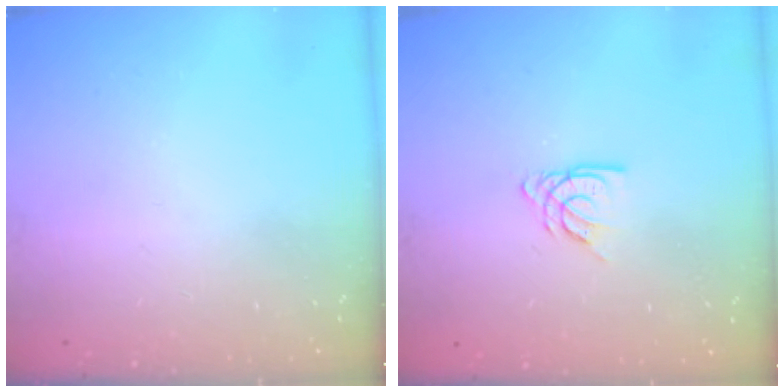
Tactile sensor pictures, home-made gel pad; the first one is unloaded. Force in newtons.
{"total": 5.3, "press": 5.3, "slide": 0.5}